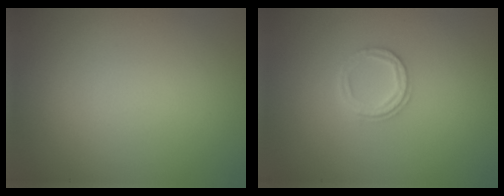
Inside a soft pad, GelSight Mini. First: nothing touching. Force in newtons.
{"total": 2.1, "press": 2.0, "slide": 0.4}